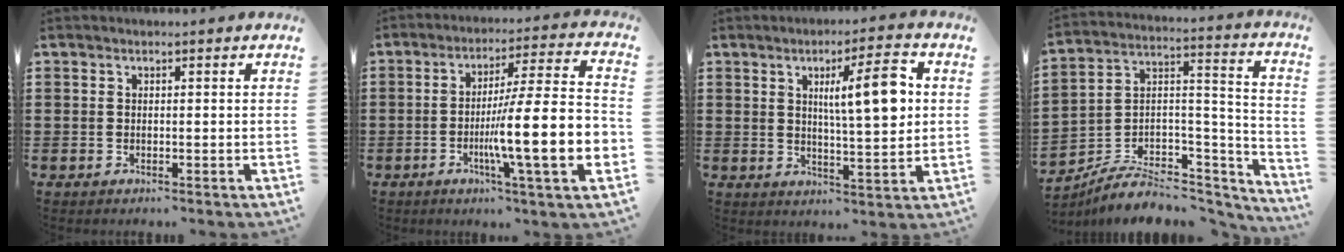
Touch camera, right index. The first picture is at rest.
{"total": 14.7, "force": [-4.0, 1.5, 14.1], "torque": [-0.227, -0.020, -0.077]}
{"total": 9.9, "force": [2.6, 2.4, 9.3], "torque": [-0.148, -0.005, 0.033]}
{"total": 7.0, "force": [-5.1, 3.8, 2.9], "torque": [-0.049, 0.014, -0.091]}